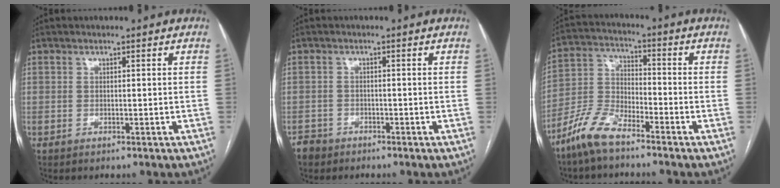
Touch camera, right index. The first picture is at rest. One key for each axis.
{"total": 2.4, "fx": -1.9, "fy": 1.5, "fz": -0.1, "tx": -0.002, "ty": 0.005, "tz": -0.036}
{"total": 8.3, "fx": -6.6, "fy": 2.5, "fz": 4.4, "tx": -0.101, "ty": 0.000, "tz": -0.140}